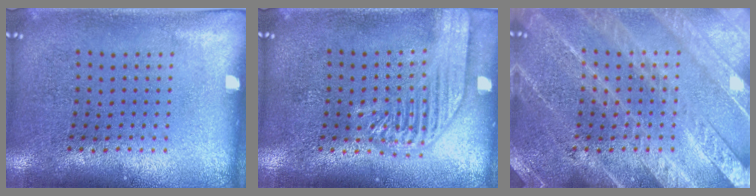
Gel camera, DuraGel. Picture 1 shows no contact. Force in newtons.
{"total": 2.0, "press": 2.0, "slide": 0.2}
{"total": 4.8, "press": 4.8, "slide": 0.6}